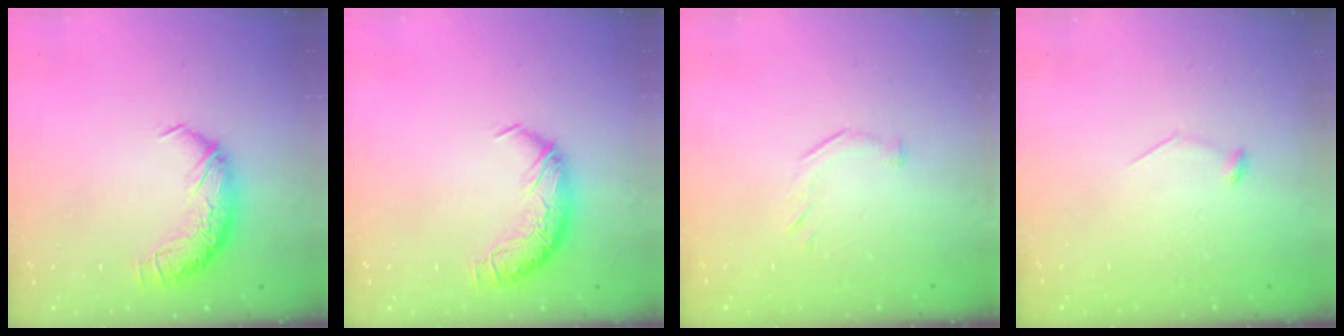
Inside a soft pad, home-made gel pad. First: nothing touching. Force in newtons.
{"total": 0.0}
{"total": 7.3, "press": 7.3, "slide": 0.7}
{"total": 8.4, "press": 8.3, "slide": 0.9}